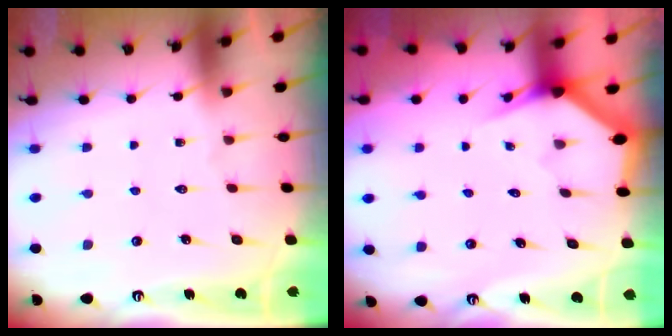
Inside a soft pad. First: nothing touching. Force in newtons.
{"total": 2.6, "press": 2.6, "slide": 0.0}